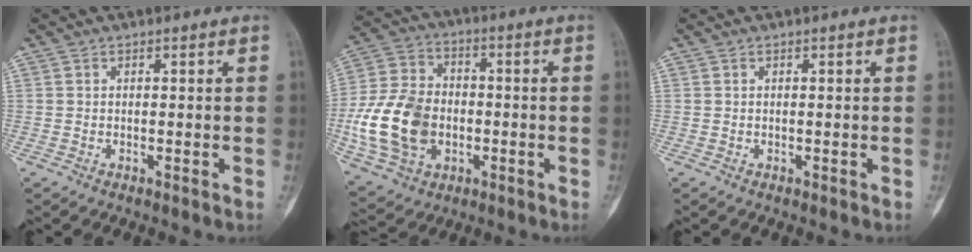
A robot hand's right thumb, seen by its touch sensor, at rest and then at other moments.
{"total": 18.4, "force": [-3.5, 13.5, 11.9], "torque": [-0.216, 0.017, -0.058]}
{"total": 0.0}